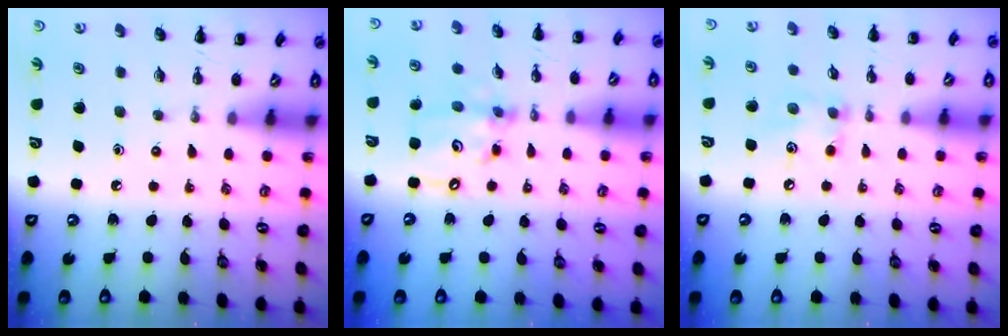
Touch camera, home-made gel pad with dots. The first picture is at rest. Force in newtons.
{"total": 11.4, "press": 11.1, "slide": 2.5}
{"total": 6.5, "press": 6.5, "slide": 0.7}